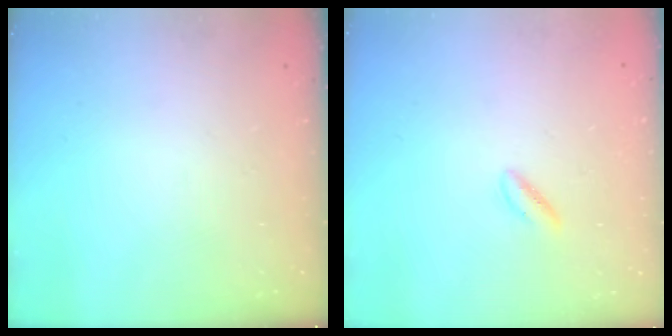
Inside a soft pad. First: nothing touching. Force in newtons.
{"total": 1.5, "press": 1.1, "slide": 1.0}